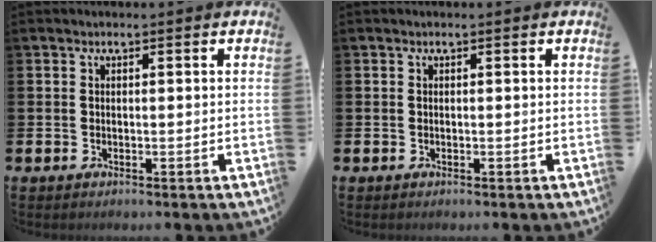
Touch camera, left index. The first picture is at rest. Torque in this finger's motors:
{"motor_torque": [0.00, 0.00, 0.00, 0.01]}